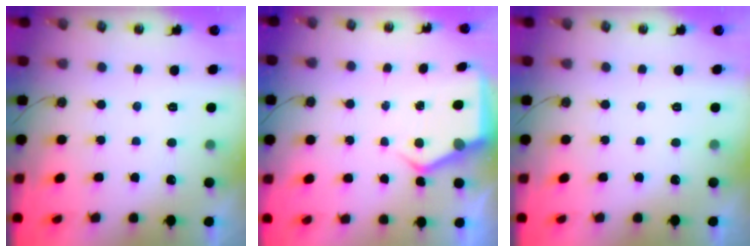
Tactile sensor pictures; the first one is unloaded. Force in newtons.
{"total": 4.9, "press": 4.9, "slide": 0.2}
{"total": 0.0}